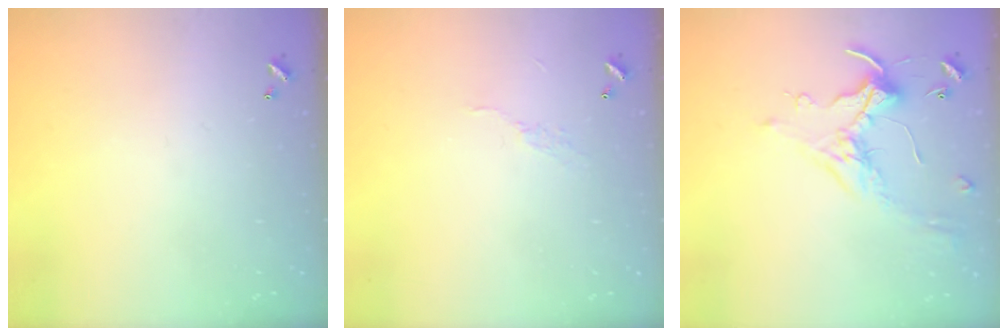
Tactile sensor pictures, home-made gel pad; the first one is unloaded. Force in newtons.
{"total": 6.6, "press": 6.6, "slide": 0.7}
{"total": 0.9, "press": 0.5, "slide": 0.7}